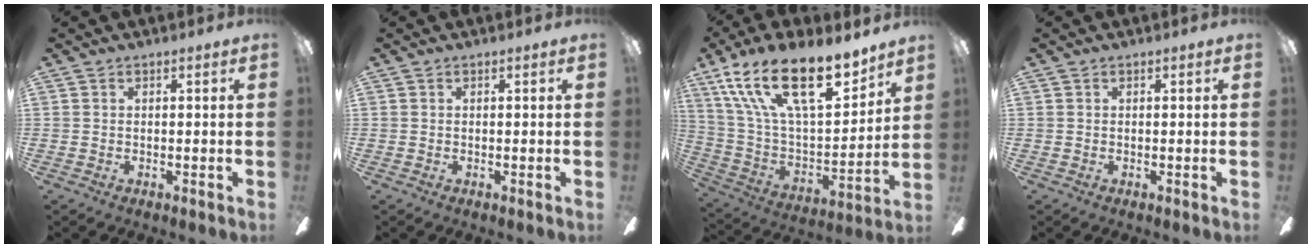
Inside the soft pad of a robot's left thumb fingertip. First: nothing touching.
{"total": 0.0}
{"total": 24.0, "force": [15.8, 9.3, 15.4], "torque": [-0.279, -0.098, 0.276]}
{"total": 0.0}